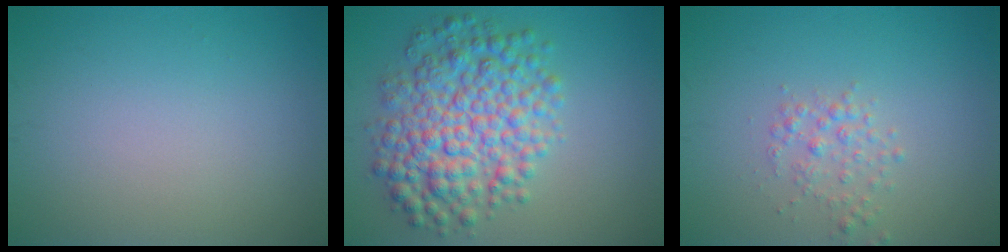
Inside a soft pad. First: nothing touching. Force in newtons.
{"total": 7.8, "press": 7.8, "slide": 0.1}
{"total": 1.7, "press": 1.7, "slide": 0.1}